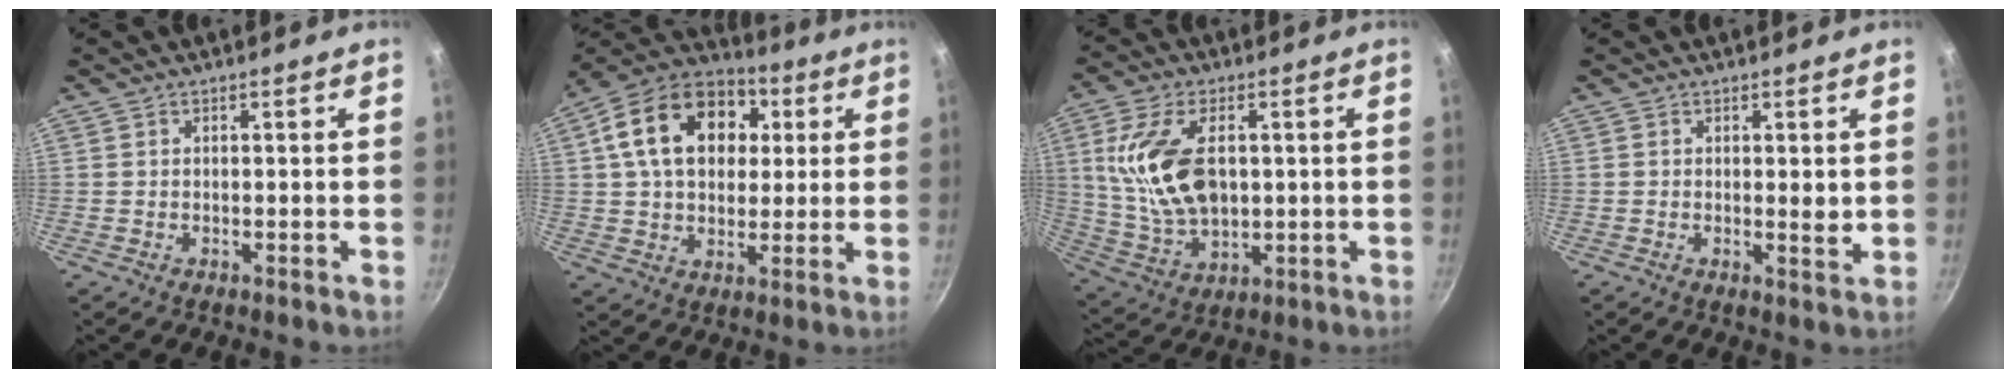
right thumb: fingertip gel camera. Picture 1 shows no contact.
{"total": 19.8, "force": [5.0, 14.0, 13.0], "torque": [-0.200, 0.021, 0.071]}
{"total": 15.8, "force": [2.4, 9.2, 12.6], "torque": [-0.225, -0.009, 0.056]}
{"total": 2.1, "force": [0.3, 0.6, 2.0], "torque": [-0.033, -0.005, 0.005]}